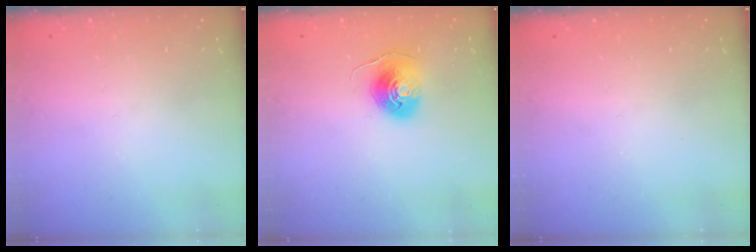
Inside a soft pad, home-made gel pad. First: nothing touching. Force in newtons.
{"total": 8.5, "press": 8.5, "slide": 0.3}
{"total": 0.0}